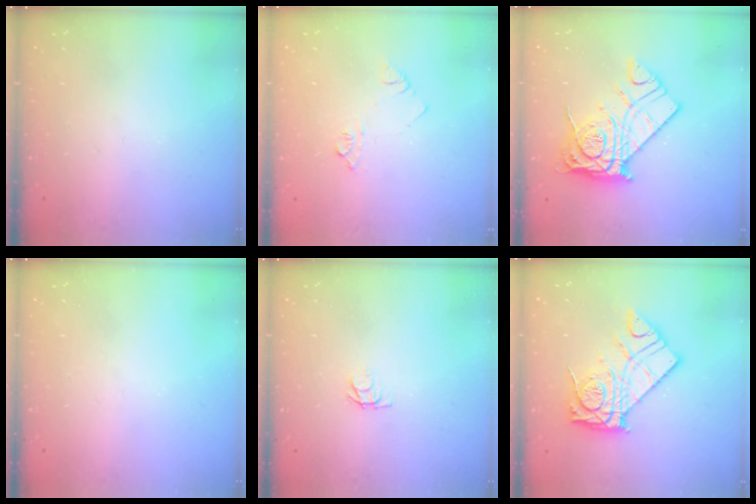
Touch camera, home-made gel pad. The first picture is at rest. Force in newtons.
{"total": 5.3, "press": 5.2, "slide": 0.5}
{"total": 16.3, "press": 16.3, "slide": 1.6}
{"total": 0.0}
{"total": 2.7, "press": 2.7, "slide": 0.3}
{"total": 15.6, "press": 15.5, "slide": 1.3}